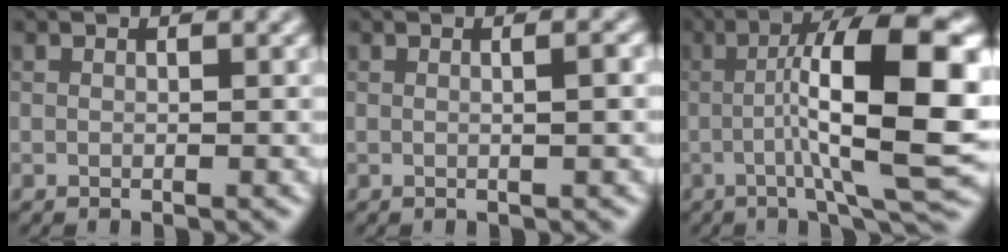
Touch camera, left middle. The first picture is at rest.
{"total": 1.9, "force": [0.2, 0.6, 1.8], "torque": [-0.020, 0.005, -0.003]}
{"total": 12.0, "force": [-0.4, 2.1, 11.8], "torque": [-0.163, 0.026, -0.012]}